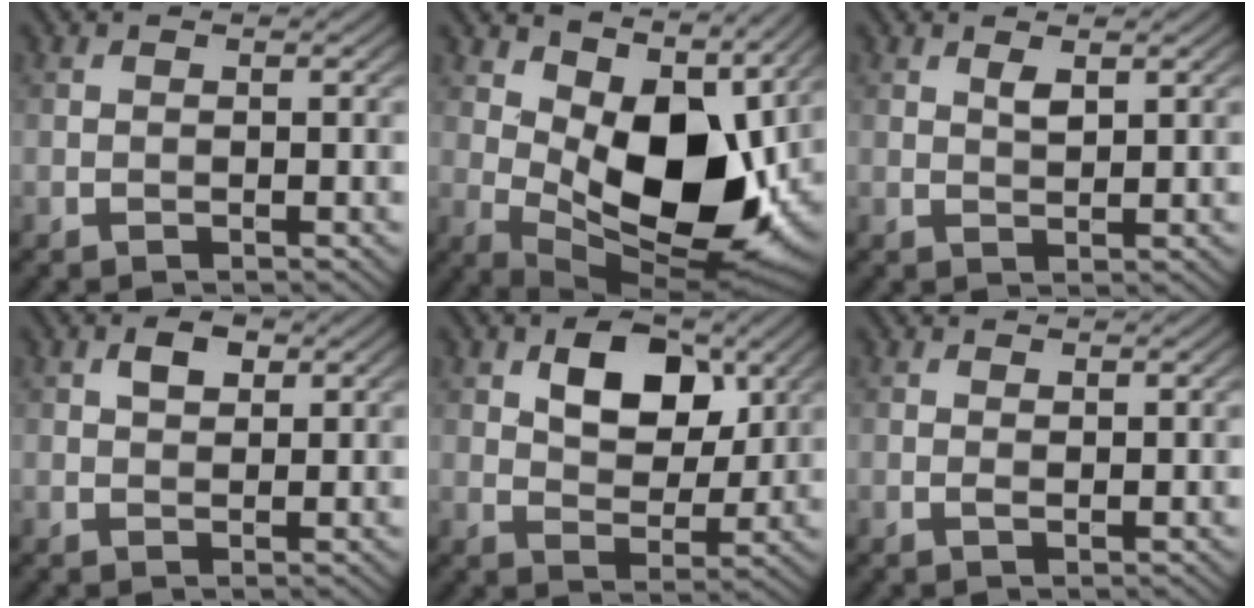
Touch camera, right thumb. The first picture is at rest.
{"total": 14.9, "force": [3.4, 8.2, 12.0], "torque": [-0.201, -0.012, 0.067]}
{"total": 1.8, "force": [1.0, 0.6, 1.3], "torque": [-0.029, -0.003, 0.022]}
{"total": 2.5, "force": [1.1, 1.4, 1.7], "torque": [-0.030, 0.004, 0.017]}
{"total": 8.2, "force": [3.3, 5.1, 5.6], "torque": [-0.095, -0.003, 0.049]}
{"total": 0.6, "force": [0.3, 0.3, 0.5], "torque": [-0.011, -0.002, 0.004]}